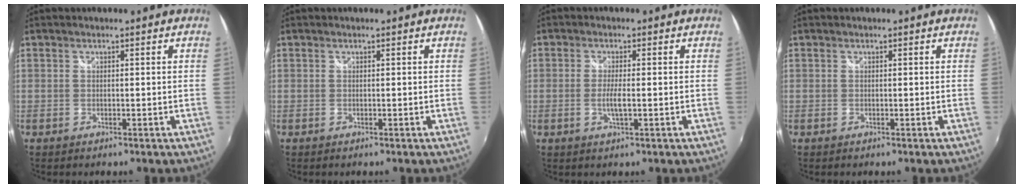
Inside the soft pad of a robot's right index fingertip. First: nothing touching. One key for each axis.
{"total": 0.0}
{"total": 3.1, "fx": -0.6, "fy": 0.3, "fz": 3.0, "tx": -0.057, "ty": -0.007, "tz": -0.011}
{"total": 0.0}